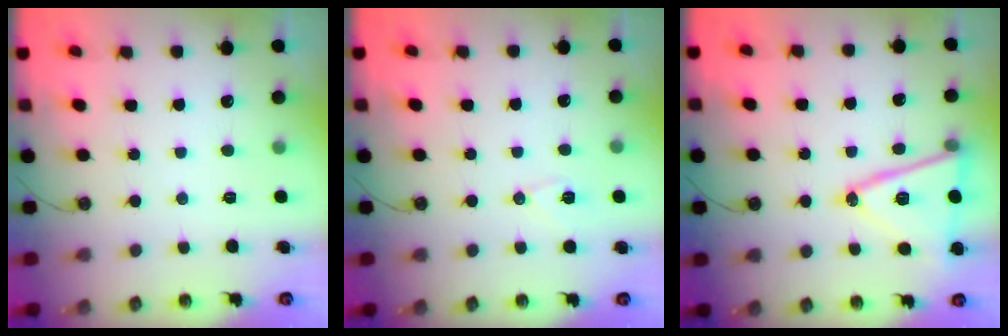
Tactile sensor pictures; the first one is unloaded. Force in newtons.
{"total": 6.7, "press": 6.4, "slide": 2.1}
{"total": 16.2, "press": 15.8, "slide": 3.6}